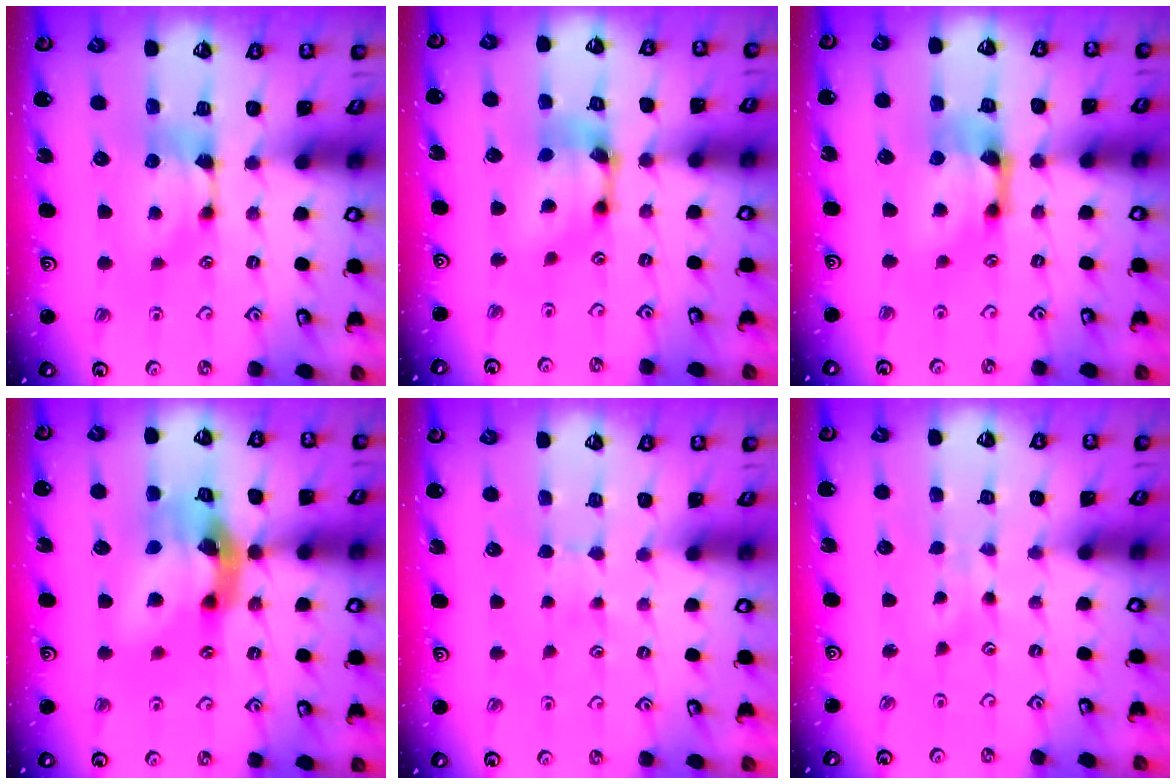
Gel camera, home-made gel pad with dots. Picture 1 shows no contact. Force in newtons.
{"total": 5.3, "press": 4.7, "slide": 2.5}
{"total": 2.4, "press": 1.6, "slide": 1.8}
{"total": 10.3, "press": 9.8, "slide": 3.1}
{"total": 2.8, "press": 2.8, "slide": 0.2}
{"total": 3.7, "press": 3.7, "slide": 0.2}